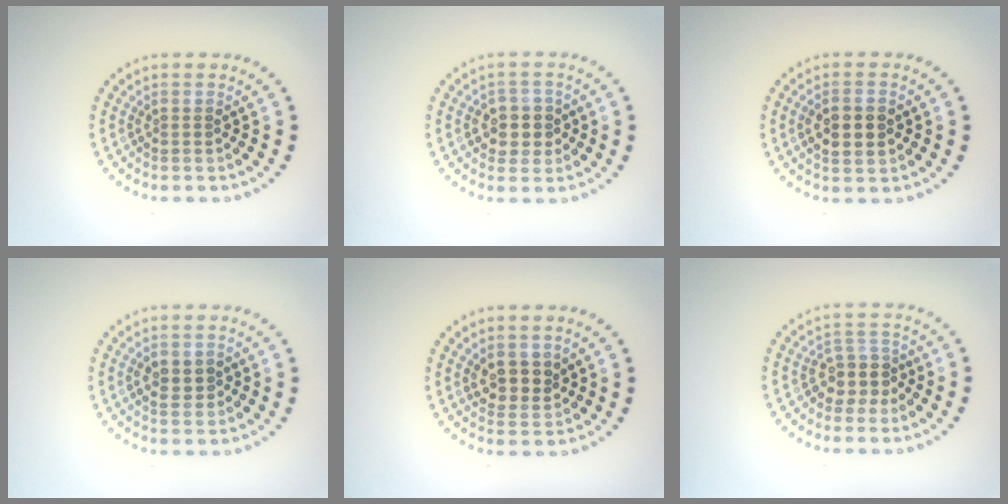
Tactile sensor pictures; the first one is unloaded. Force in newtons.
{"total": 2.9, "press": 2.7, "slide": 0.9}
{"total": 3.1, "press": 3.1, "slide": 0.3}
{"total": 1.5, "press": 1.5, "slide": 0.1}
{"total": 2.7, "press": 2.6, "slide": 1.0}
{"total": 2.5, "press": 2.0, "slide": 1.5}